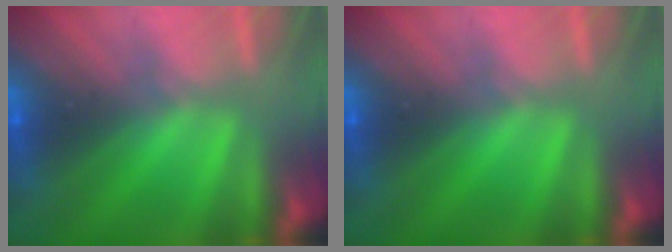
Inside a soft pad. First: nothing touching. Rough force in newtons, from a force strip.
{"total": 0.0}